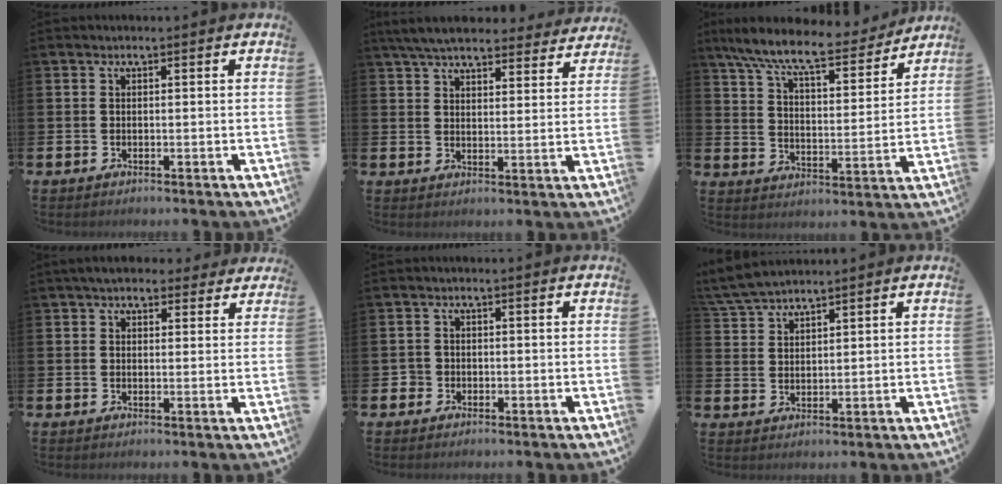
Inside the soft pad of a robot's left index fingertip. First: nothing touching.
{"total": 6.7, "force": [6.3, 1.4, 1.9], "torque": [-0.050, -0.030, 0.113]}
{"total": 9.9, "force": [8.7, 1.7, 4.4], "torque": [-0.112, -0.055, 0.149]}
{"total": 4.4, "force": [3.8, 1.9, 1.1], "torque": [-0.010, -0.017, 0.067]}
{"total": 1.3, "force": [-0.6, 1.2, 0.0], "torque": [0.003, 0.001, -0.017]}
{"total": 4.8, "force": [4.6, 0.5, 1.1], "torque": [-0.034, -0.016, 0.086]}